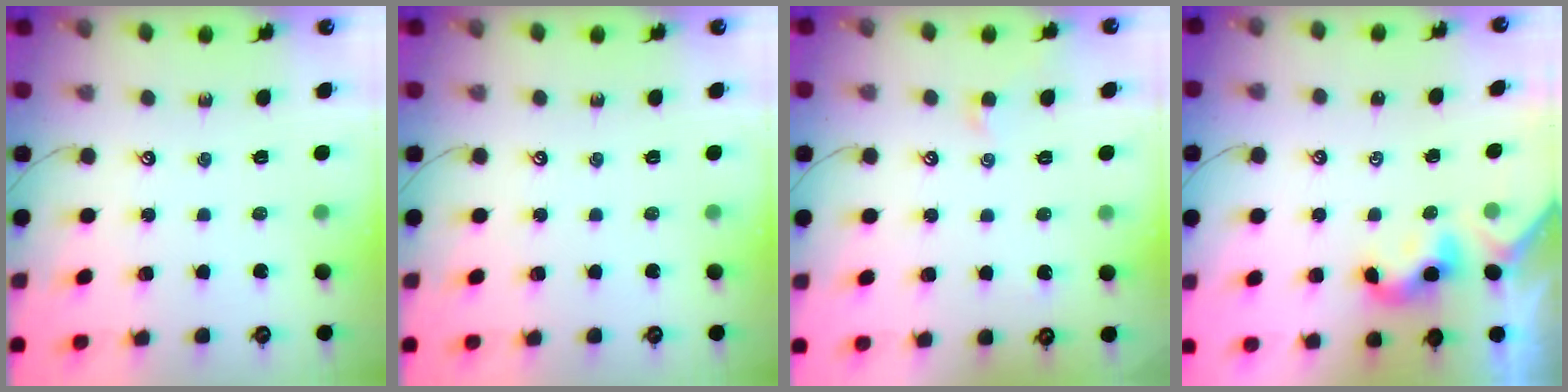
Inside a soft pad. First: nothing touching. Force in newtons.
{"total": 0.0}
{"total": 0.0}
{"total": 2.4, "press": 2.4, "slide": 0.2}